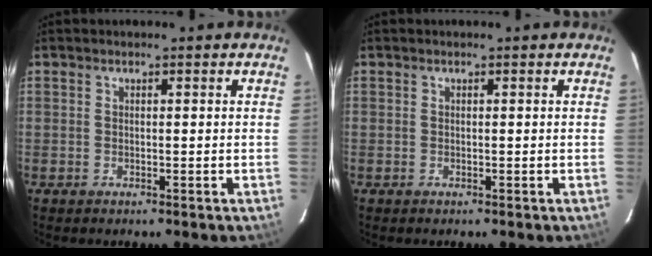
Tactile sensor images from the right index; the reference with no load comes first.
{"total": 0.0}